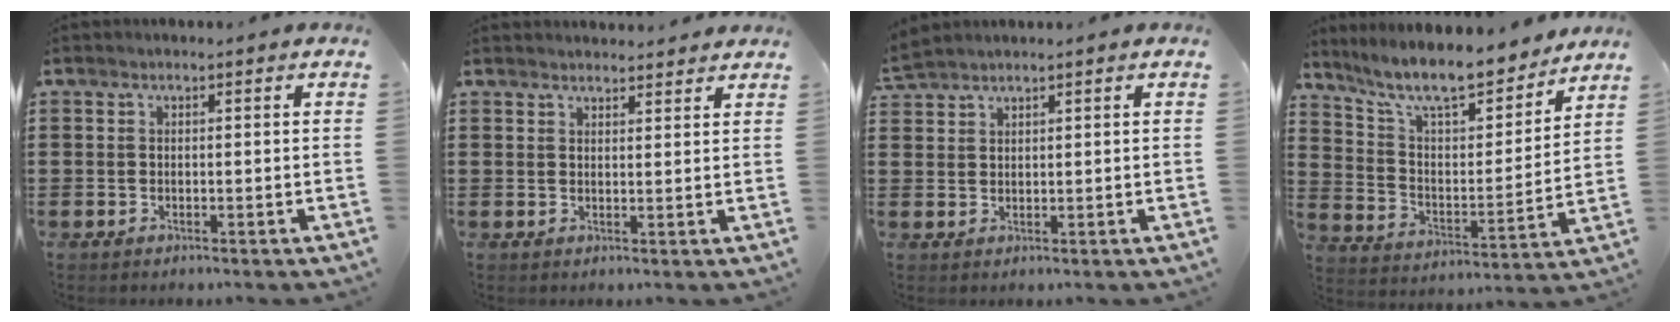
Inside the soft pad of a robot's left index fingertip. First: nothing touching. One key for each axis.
{"total": 2.2, "fx": 2.2, "fy": 0.1, "fz": 0.0, "tx": -0.005, "ty": -0.003, "tz": 0.043}
{"total": 2.1, "fx": 2.1, "fy": 0.0, "fz": 0.2, "tx": -0.010, "ty": 0.000, "tz": 0.042}
{"total": 11.0, "fx": 9.5, "fy": 1.6, "fz": 5.2, "tx": -0.130, "ty": -0.057, "tz": 0.163}